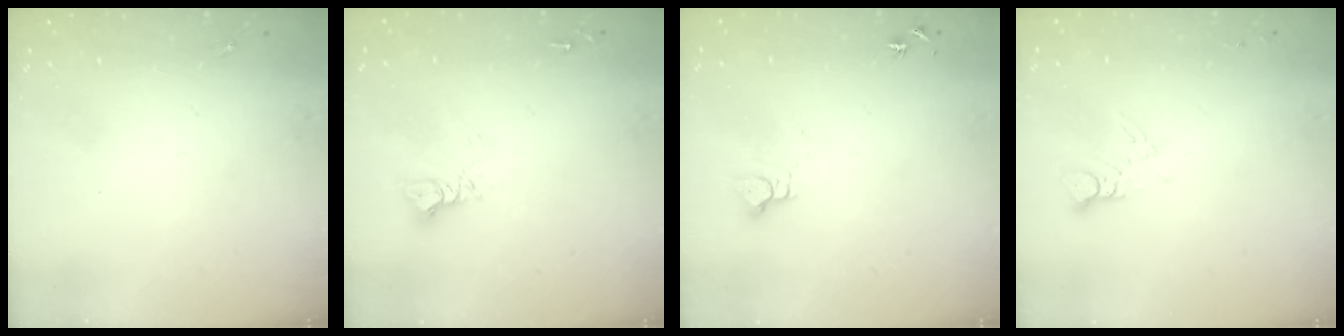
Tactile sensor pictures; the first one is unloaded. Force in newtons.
{"total": 7.3, "press": 7.3, "slide": 0.7}
{"total": 4.2, "press": 4.2, "slide": 0.3}
{"total": 3.0, "press": 3.0, "slide": 0.3}